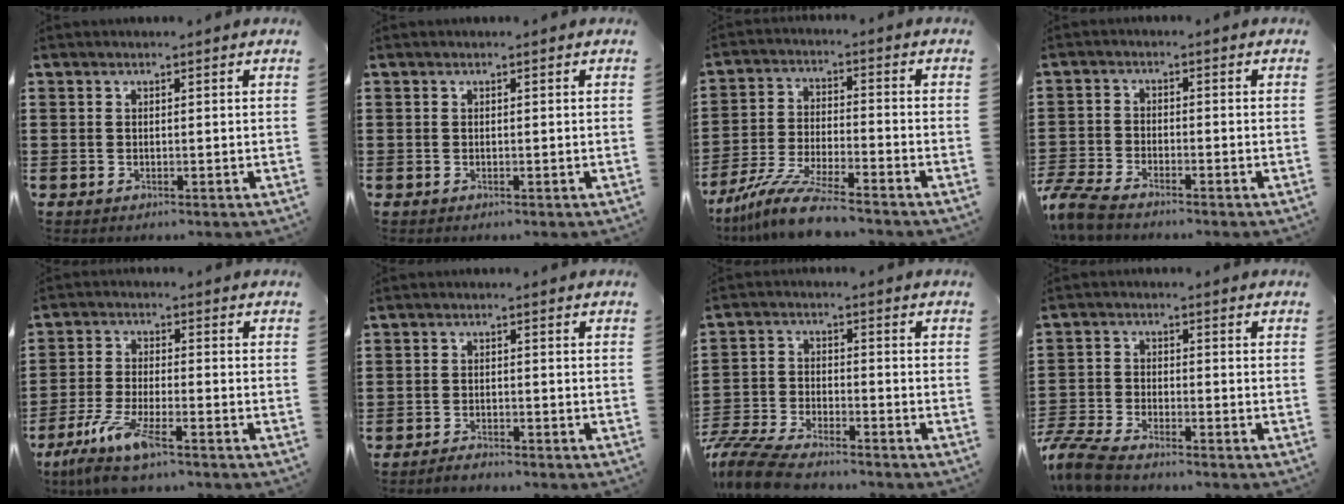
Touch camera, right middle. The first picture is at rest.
{"total": 0.0}
{"total": 9.1, "force": [-7.8, 0.4, 4.6], "torque": [-0.097, -0.002, -0.152]}
{"total": 4.4, "force": [-4.0, 0.5, 1.7], "torque": [-0.064, -0.014, -0.088]}
{"total": 7.4, "force": [-5.3, 0.7, 5.1], "torque": [-0.112, -0.017, -0.101]}
{"total": 1.6, "force": [-1.5, 0.1, 0.4], "torque": [-0.012, -0.002, -0.028]}
{"total": 7.7, "force": [-7.1, 1.2, 2.9], "torque": [-0.078, -0.001, -0.141]}
{"total": 5.5, "force": [-5.1, 0.5, 2.1], "torque": [-0.074, -0.014, -0.108]}